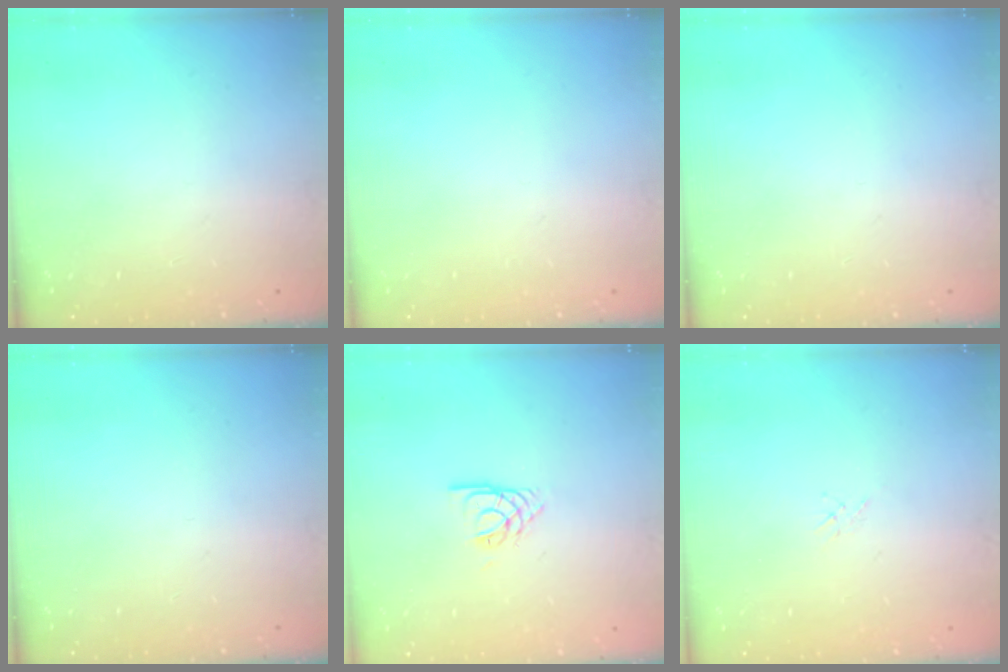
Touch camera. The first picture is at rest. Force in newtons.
{"total": 0.0}
{"total": 0.0}
{"total": 0.0}
{"total": 3.7, "press": 3.7, "slide": 0.3}
{"total": 1.3, "press": 1.2, "slide": 0.3}